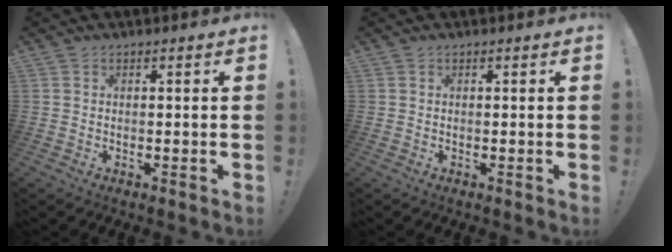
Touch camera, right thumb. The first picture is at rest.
{"total": 0.0}